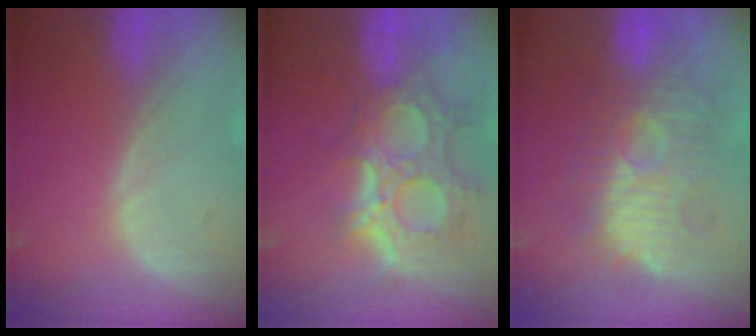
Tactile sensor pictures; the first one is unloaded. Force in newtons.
{"total": 11.9, "press": 10.7, "slide": 5.3}
{"total": 9.9, "press": 9.9, "slide": 0.3}